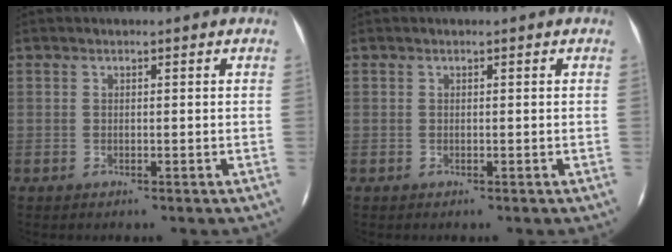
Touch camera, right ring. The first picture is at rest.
{"total": 0.0}